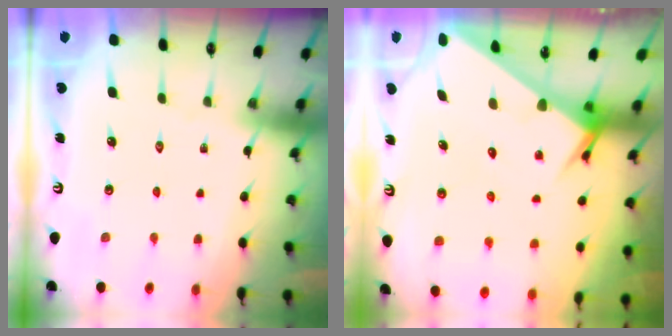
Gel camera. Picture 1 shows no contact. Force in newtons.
{"total": 3.6, "press": 3.6, "slide": 0.3}